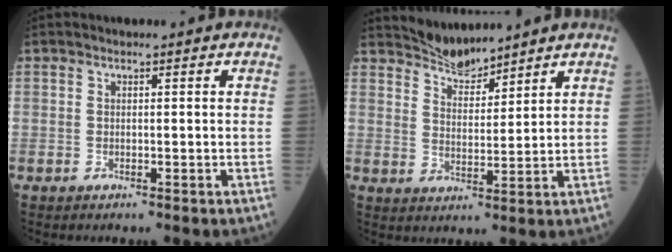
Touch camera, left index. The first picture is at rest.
{"total": 5.4, "force": [5.4, 0.4, 0.3], "torque": [-0.015, 0.006, 0.104]}